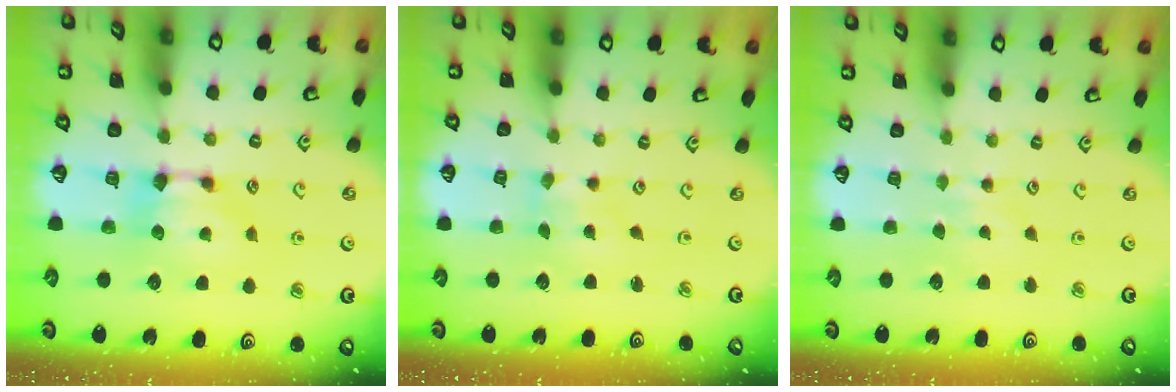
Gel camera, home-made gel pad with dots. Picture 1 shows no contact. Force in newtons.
{"total": 2.8, "press": 2.7, "slide": 0.9}
{"total": 3.0, "press": 2.9, "slide": 0.3}